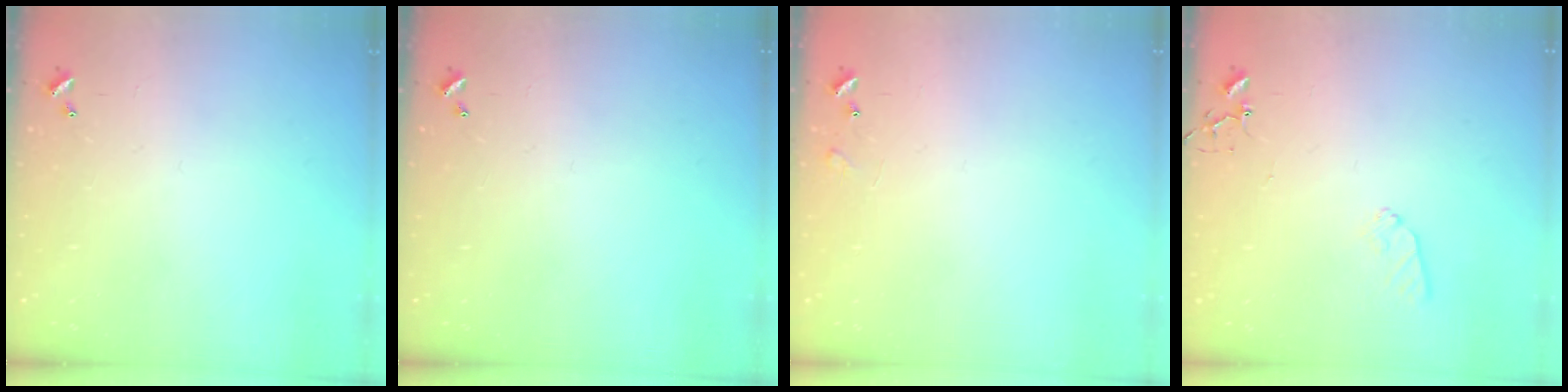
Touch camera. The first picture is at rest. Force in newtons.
{"total": 0.0}
{"total": 5.9, "press": 5.9, "slide": 0.9}
{"total": 7.7, "press": 7.6, "slide": 0.9}